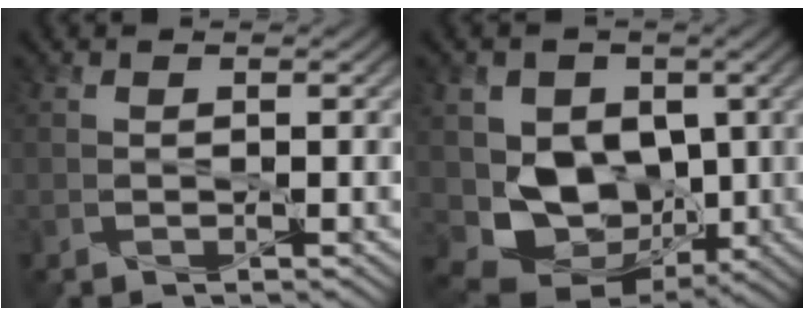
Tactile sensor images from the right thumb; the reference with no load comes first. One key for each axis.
{"total": 8.5, "fx": 0.2, "fy": 6.8, "fz": 5.0, "tx": -0.094, "ty": -0.028, "tz": 0.003}